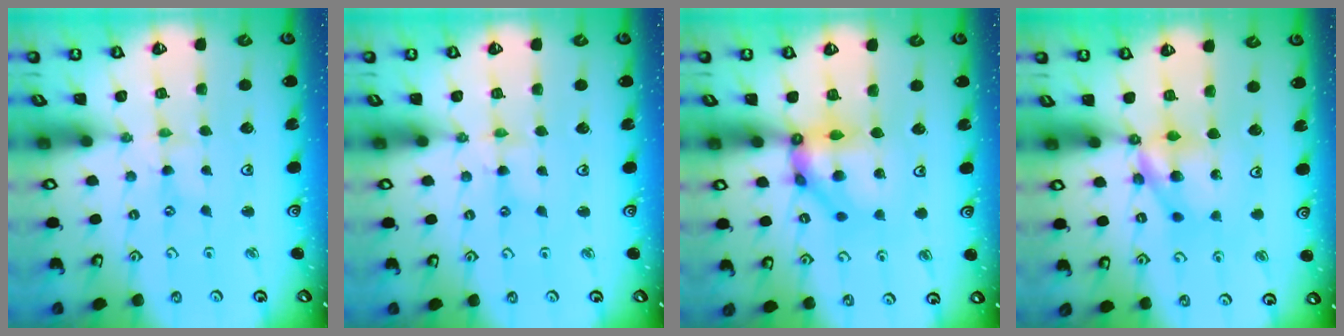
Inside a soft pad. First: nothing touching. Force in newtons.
{"total": 2.1, "press": 2.1, "slide": 0.3}
{"total": 11.0, "press": 11.0, "slide": 1.0}
{"total": 9.7, "press": 9.7, "slide": 0.3}